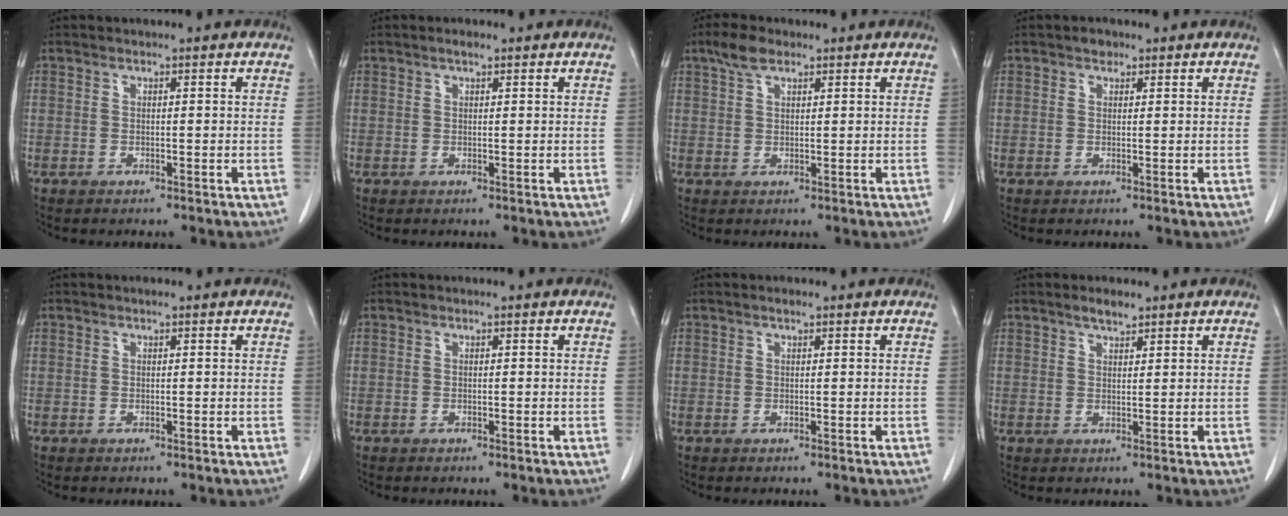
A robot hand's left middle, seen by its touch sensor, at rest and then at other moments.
{"total": 1.0, "force": [0.7, 0.3, 0.6], "torque": [-0.015, 0.002, 0.013]}
{"total": 3.4, "force": [2.3, 1.4, 2.1], "torque": [-0.049, 0.011, 0.046]}
{"total": 1.3, "force": [0.9, 0.8, 0.4], "torque": [-0.009, 0.002, 0.012]}
{"total": 0.0}
{"total": 0.0}
{"total": 0.6, "force": [0.4, 0.1, 0.4], "torque": [-0.012, -0.001, 0.008]}
{"total": 2.4, "force": [1.9, 0.6, 1.2], "torque": [-0.026, 0.003, 0.034]}